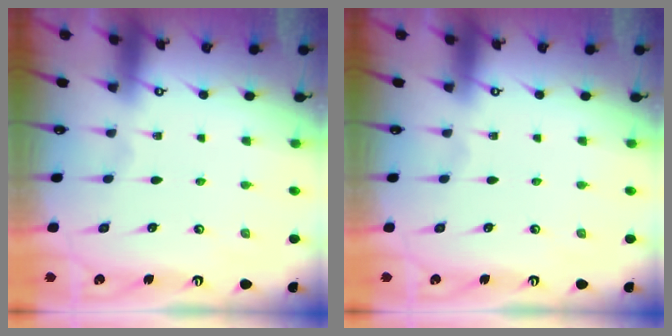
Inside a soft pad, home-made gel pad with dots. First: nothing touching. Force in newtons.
{"total": 0.0}